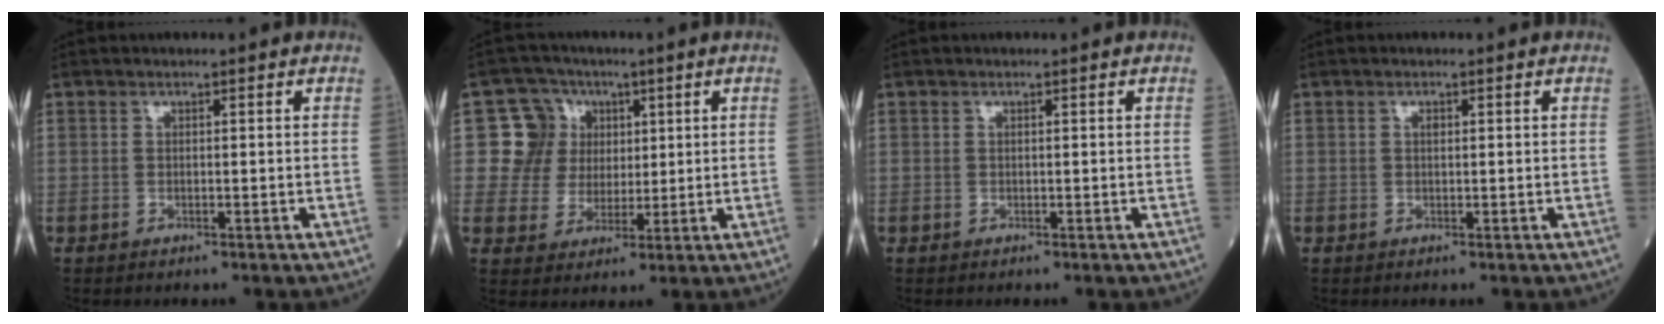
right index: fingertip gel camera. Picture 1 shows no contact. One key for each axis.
{"total": 7.5, "fx": 1.9, "fy": 7.2, "fz": 0.4, "tx": -0.003, "ty": 0.025, "tz": 0.035}
{"total": 0.0}
{"total": 0.6, "fx": 0.2, "fy": 0.3, "fz": 0.5, "tx": -0.012, "ty": 0.001, "tz": 0.003}